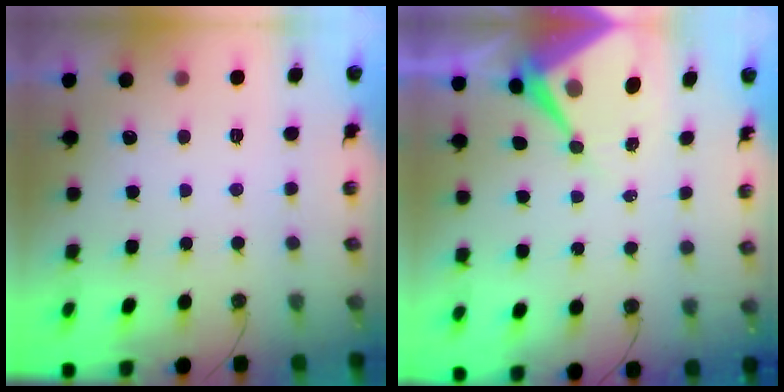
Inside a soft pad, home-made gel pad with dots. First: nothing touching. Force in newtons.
{"total": 8.0, "press": 8.0, "slide": 0.6}